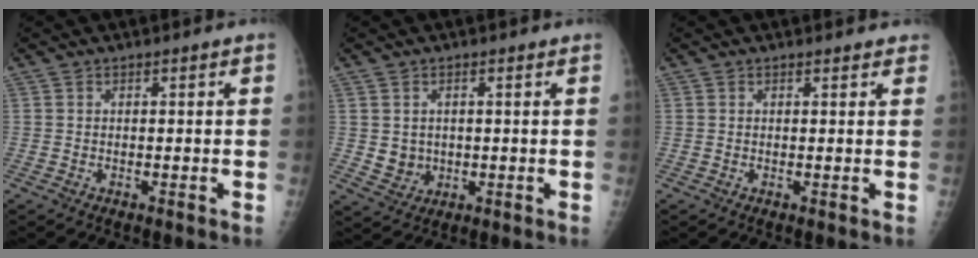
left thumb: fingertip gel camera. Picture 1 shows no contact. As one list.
[{"total": 4.0, "force": [0.4, 3.6, 1.6], "torque": [-0.012, -0.005, 0.019]}, {"total": 1.7, "force": [1.5, 0.6, 0.3], "torque": [0.005, -0.004, 0.010]}]